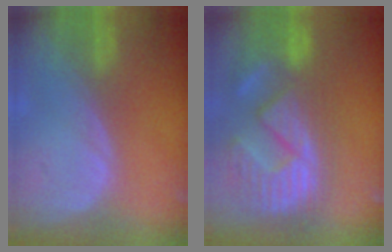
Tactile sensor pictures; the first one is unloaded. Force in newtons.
{"total": 13.4, "press": 12.2, "slide": 5.7}